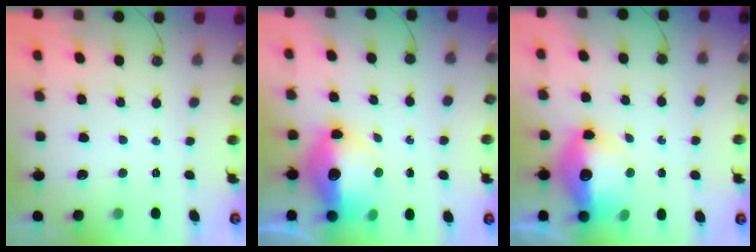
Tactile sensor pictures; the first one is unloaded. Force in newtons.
{"total": 13.5, "press": 13.4, "slide": 1.3}
{"total": 13.9, "press": 13.3, "slide": 4.1}